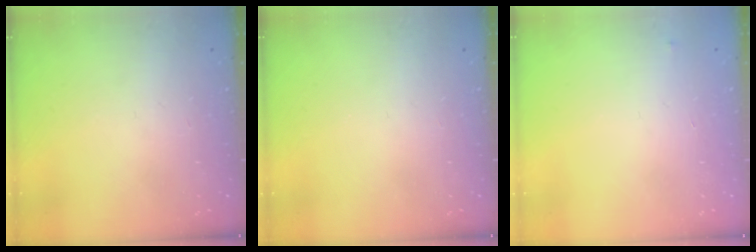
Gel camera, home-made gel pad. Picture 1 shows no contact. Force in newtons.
{"total": 0.0}
{"total": 2.5, "press": 2.5, "slide": 0.4}